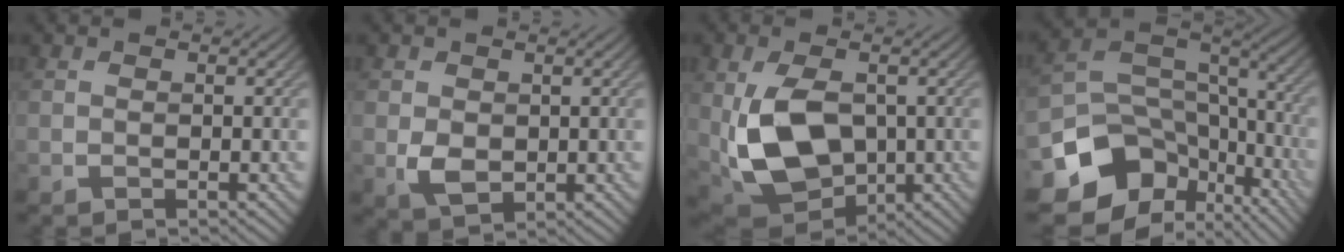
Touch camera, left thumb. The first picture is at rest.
{"total": 3.1, "force": [0.1, 2.4, 2.0], "torque": [-0.044, -0.005, 0.003]}
{"total": 11.7, "force": [-1.0, 7.3, 9.2], "torque": [-0.219, -0.027, -0.004]}
{"total": 15.1, "force": [-7.6, 10.9, 7.2], "torque": [-0.187, -0.033, -0.103]}